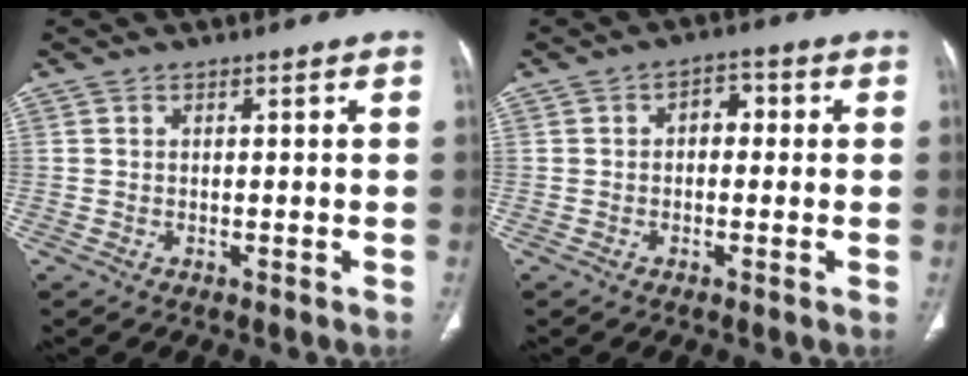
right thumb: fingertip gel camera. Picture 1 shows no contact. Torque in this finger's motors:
{"motor_torque": [-0.28, 0.26, 0.23, 0.05, 0.06]}